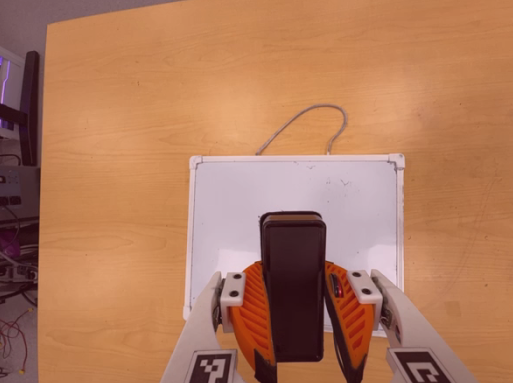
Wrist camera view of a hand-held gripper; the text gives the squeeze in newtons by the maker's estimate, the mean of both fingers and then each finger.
{"total": 7.1, "left": 5.8, "right": 8.3}